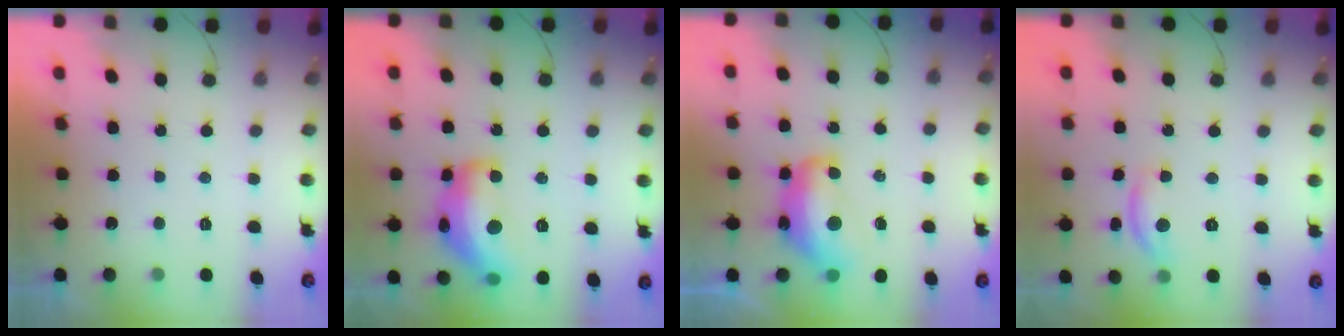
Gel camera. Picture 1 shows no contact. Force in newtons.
{"total": 17.6, "press": 17.6, "slide": 0.9}
{"total": 13.4, "press": 13.4, "slide": 0.9}
{"total": 8.5, "press": 8.4, "slide": 0.6}